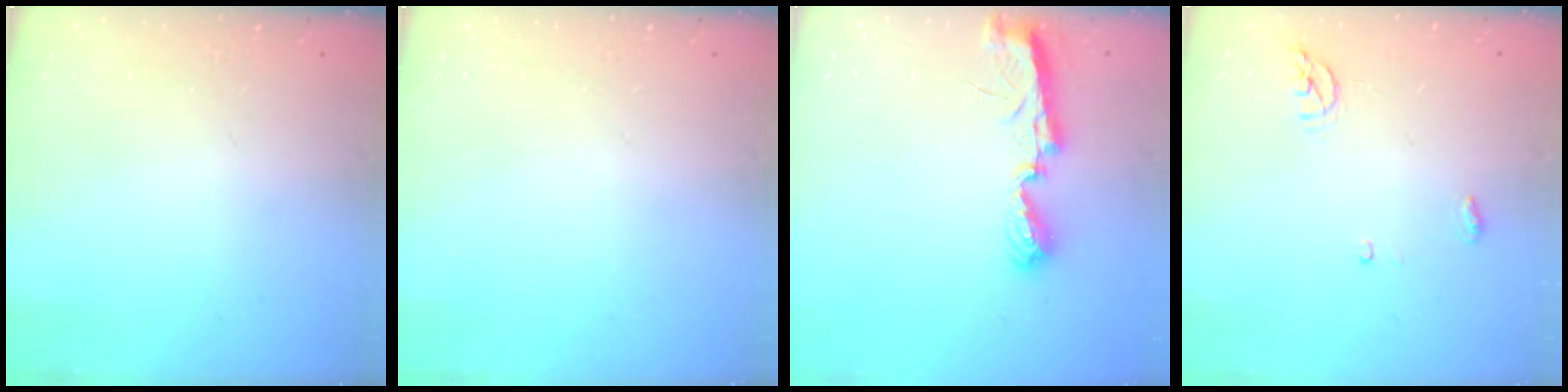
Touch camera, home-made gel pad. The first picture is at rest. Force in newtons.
{"total": 0.0}
{"total": 7.2, "press": 7.2, "slide": 0.1}
{"total": 4.5, "press": 4.3, "slide": 1.2}